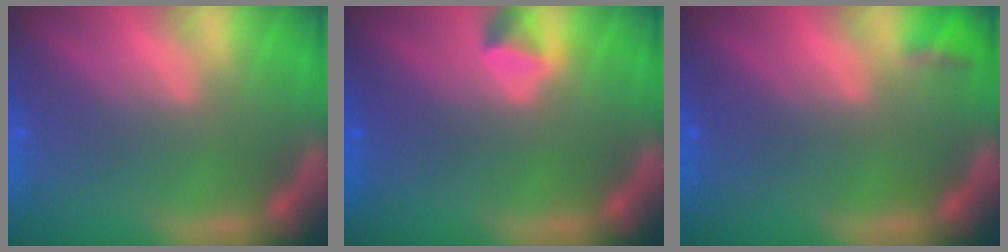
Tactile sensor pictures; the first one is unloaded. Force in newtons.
{"total": 1.4}
{"total": 1.4}